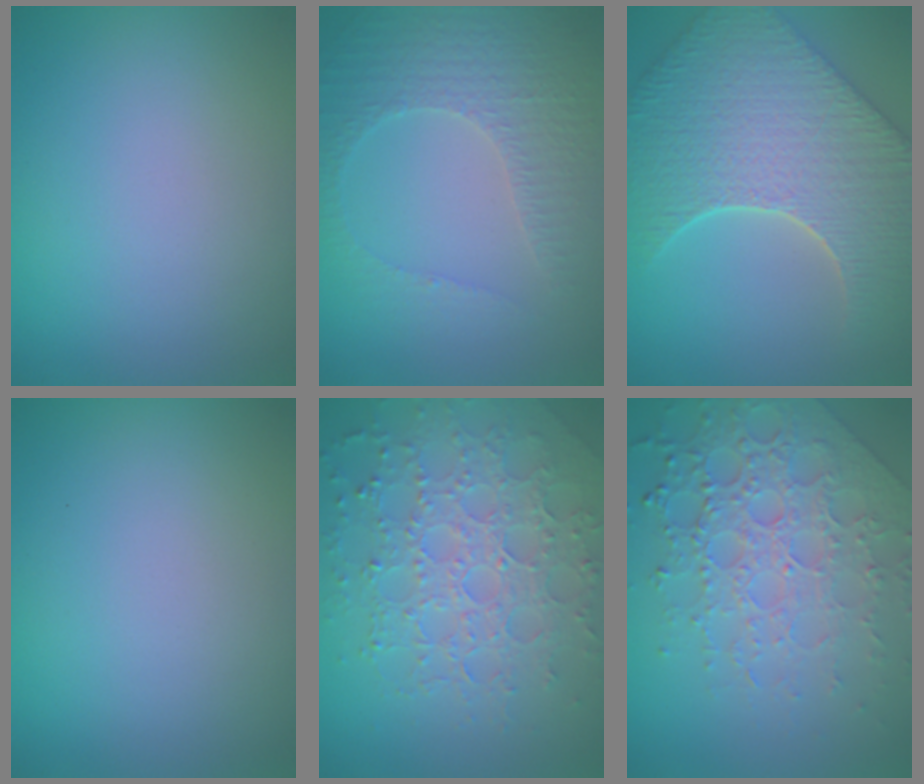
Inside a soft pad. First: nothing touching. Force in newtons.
{"total": 4.6, "press": 3.3, "slide": 3.2}
{"total": 9.2, "press": 7.4, "slide": 5.5}
{"total": 0.0}
{"total": 7.7, "press": 5.4, "slide": 5.4}
{"total": 7.8, "press": 5.6, "slide": 5.5}